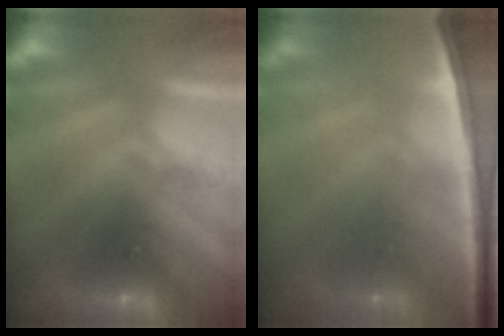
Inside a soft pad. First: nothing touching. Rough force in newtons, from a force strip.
{"total": 5.8}